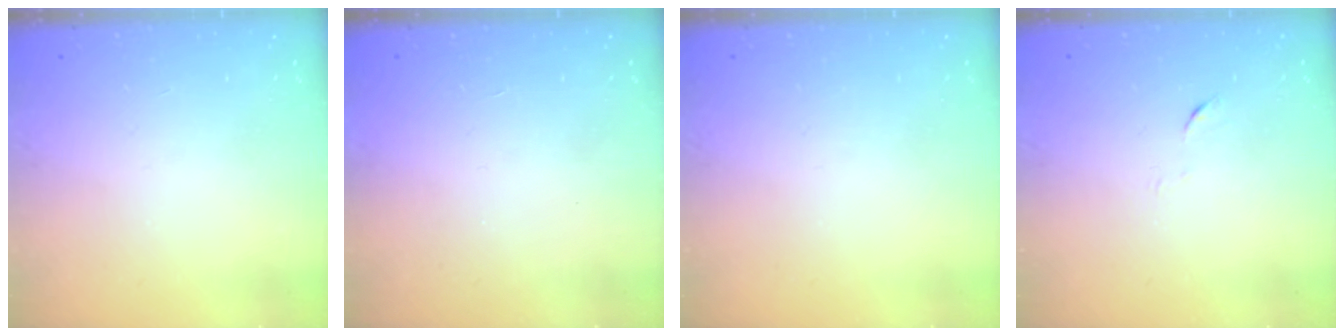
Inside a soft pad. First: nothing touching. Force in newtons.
{"total": 1.6, "press": 1.6, "slide": 0.1}
{"total": 0.0}
{"total": 4.0, "press": 4.0, "slide": 0.6}